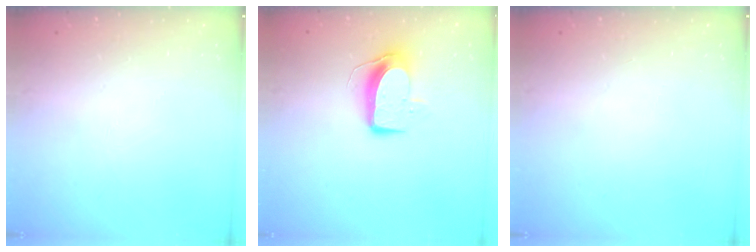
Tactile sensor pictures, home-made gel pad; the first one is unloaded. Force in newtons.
{"total": 9.5, "press": 9.5, "slide": 0.5}
{"total": 0.0}